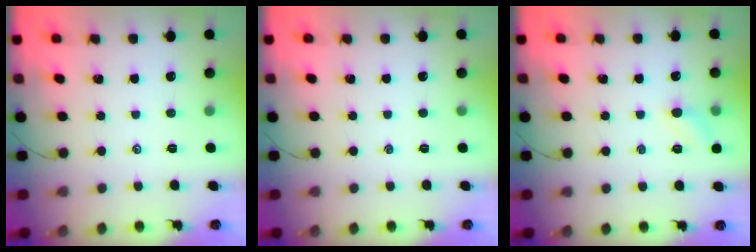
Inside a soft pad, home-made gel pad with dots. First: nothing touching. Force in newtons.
{"total": 0.0}
{"total": 5.8, "press": 5.6, "slide": 1.8}